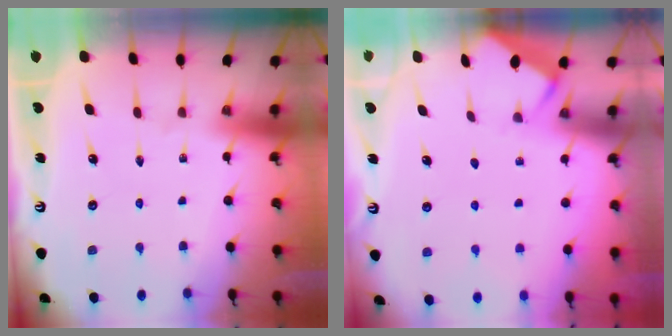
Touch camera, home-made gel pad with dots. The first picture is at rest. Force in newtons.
{"total": 2.5, "press": 2.5, "slide": 0.4}